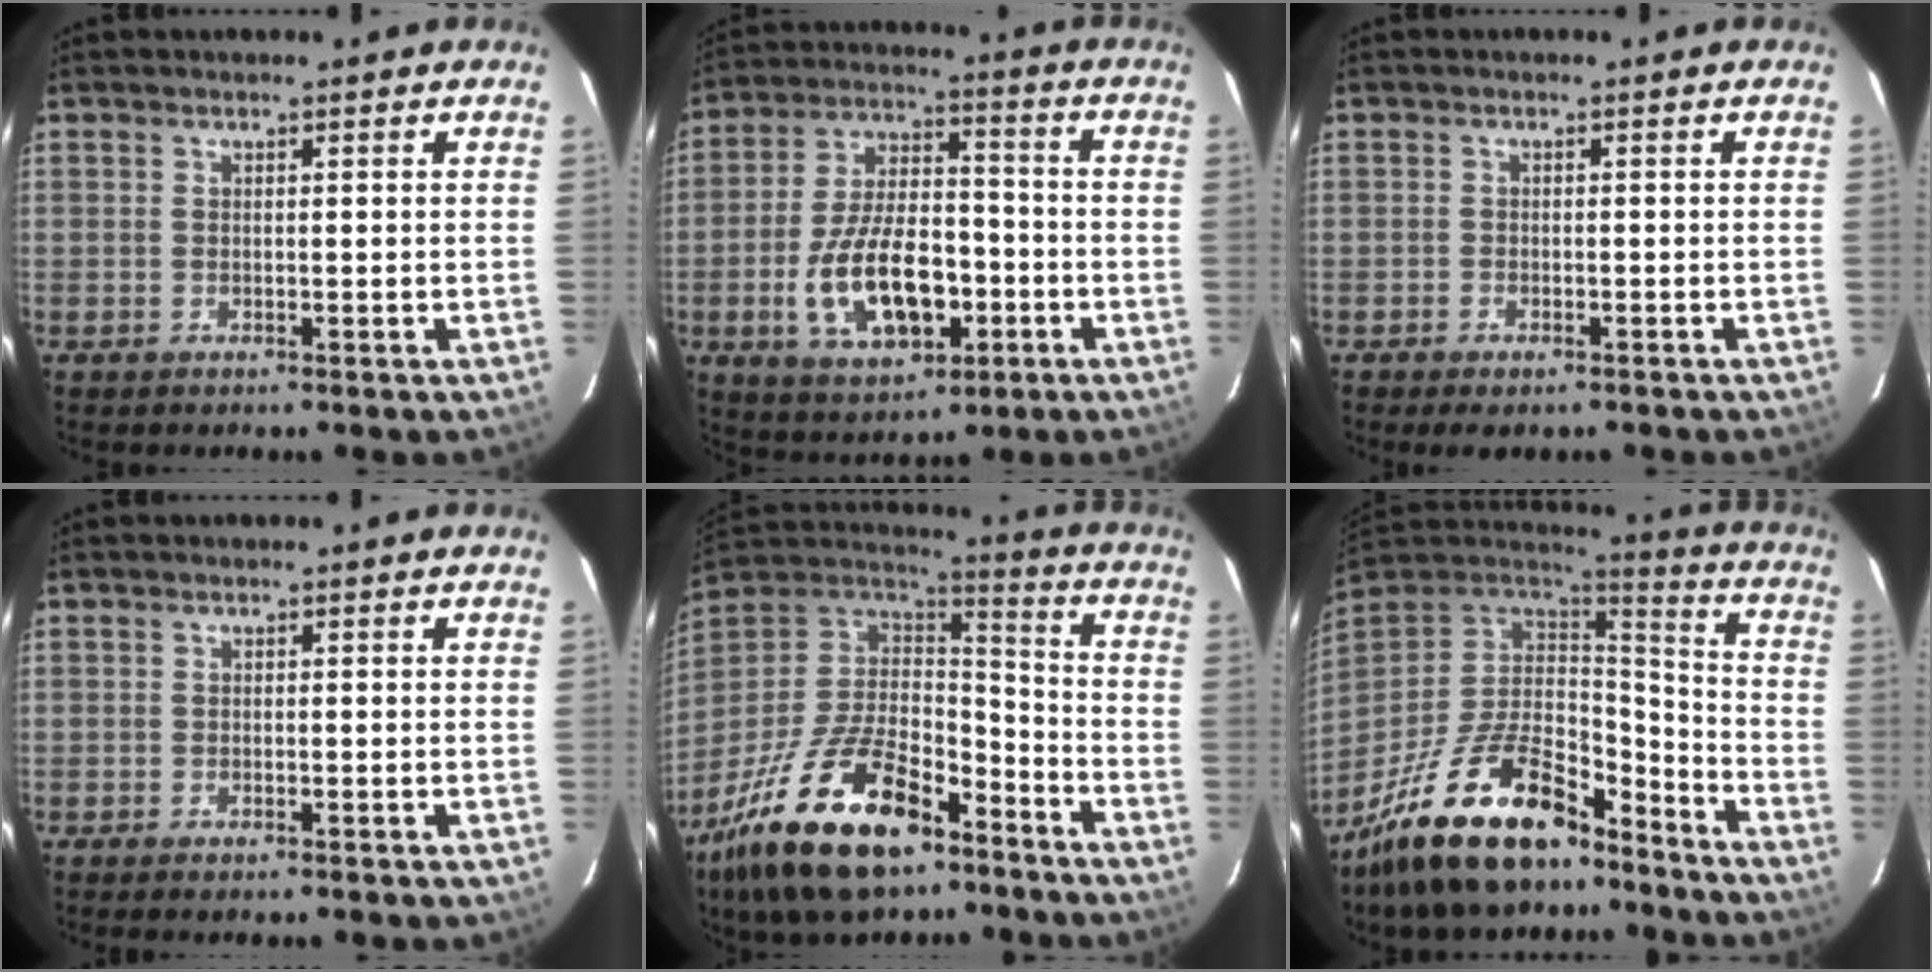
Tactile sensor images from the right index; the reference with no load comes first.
{"total": 16.4, "force": [-5.1, 8.4, 13.1], "torque": [-0.262, 0.006, -0.073]}
{"total": 3.3, "force": [-2.5, 1.3, 1.7], "torque": [-0.043, -0.011, -0.042]}
{"total": 1.2, "force": [-1.0, 0.2, 0.6], "torque": [-0.017, -0.002, -0.021]}
{"total": 26.7, "force": [-16.6, 12.1, 17.0], "torque": [-0.346, -0.015, -0.277]}
{"total": 24.8, "force": [-17.4, 10.1, 14.5], "torque": [-0.285, -0.008, -0.282]}